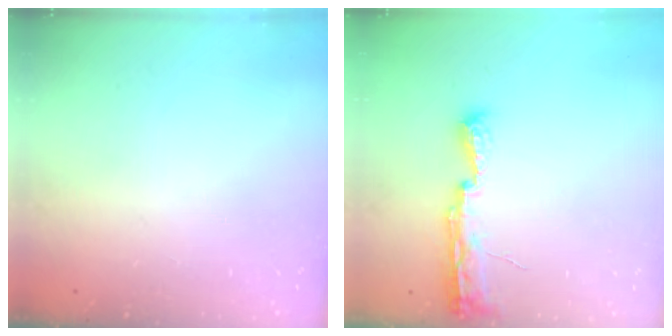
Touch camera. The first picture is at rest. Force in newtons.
{"total": 10.2, "press": 8.9, "slide": 5.1}